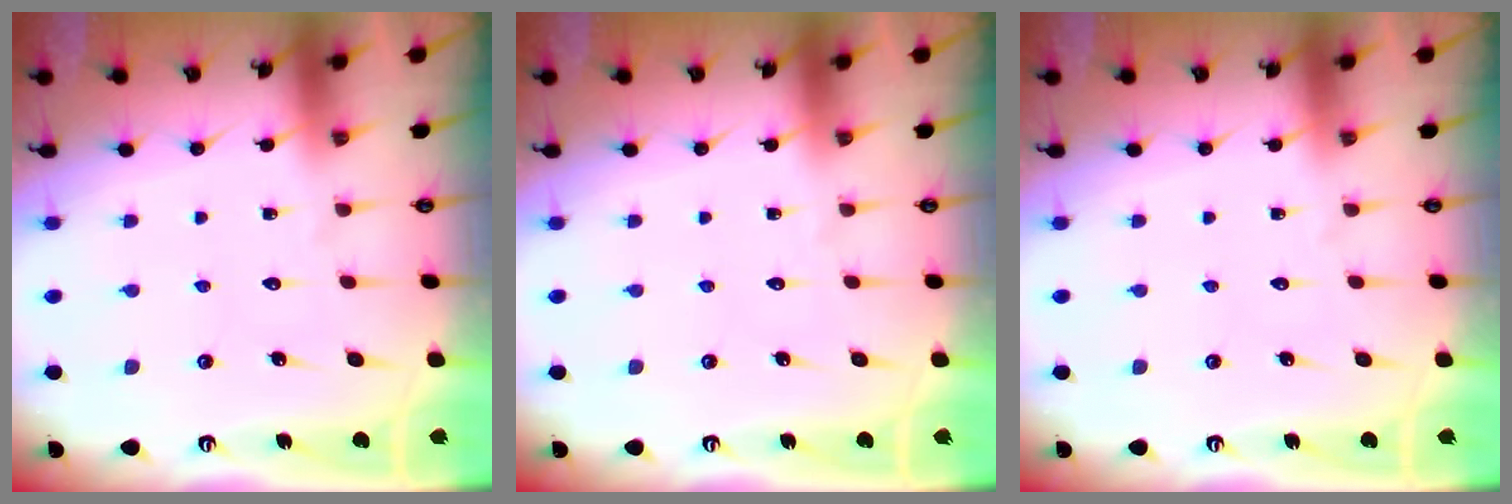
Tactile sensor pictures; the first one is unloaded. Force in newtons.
{"total": 0.0}
{"total": 0.0}